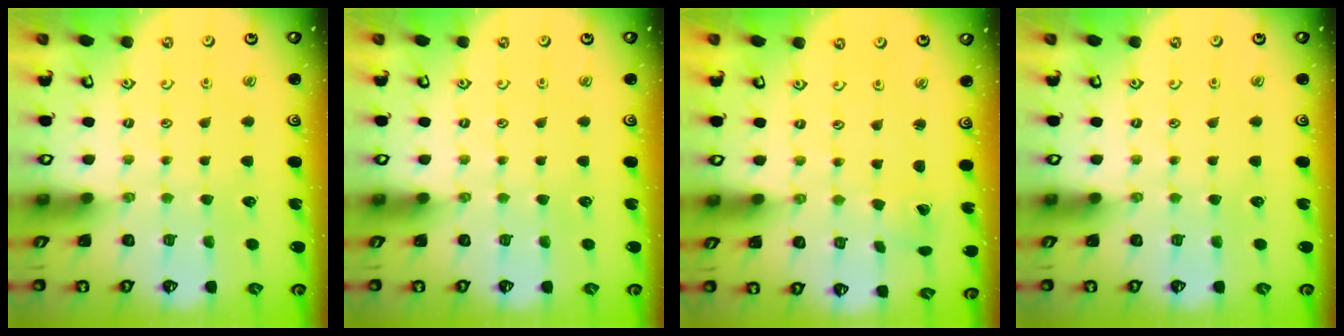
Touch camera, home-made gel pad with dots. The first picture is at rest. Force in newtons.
{"total": 0.0}
{"total": 1.8, "press": 1.7, "slide": 0.1}
{"total": 0.0}